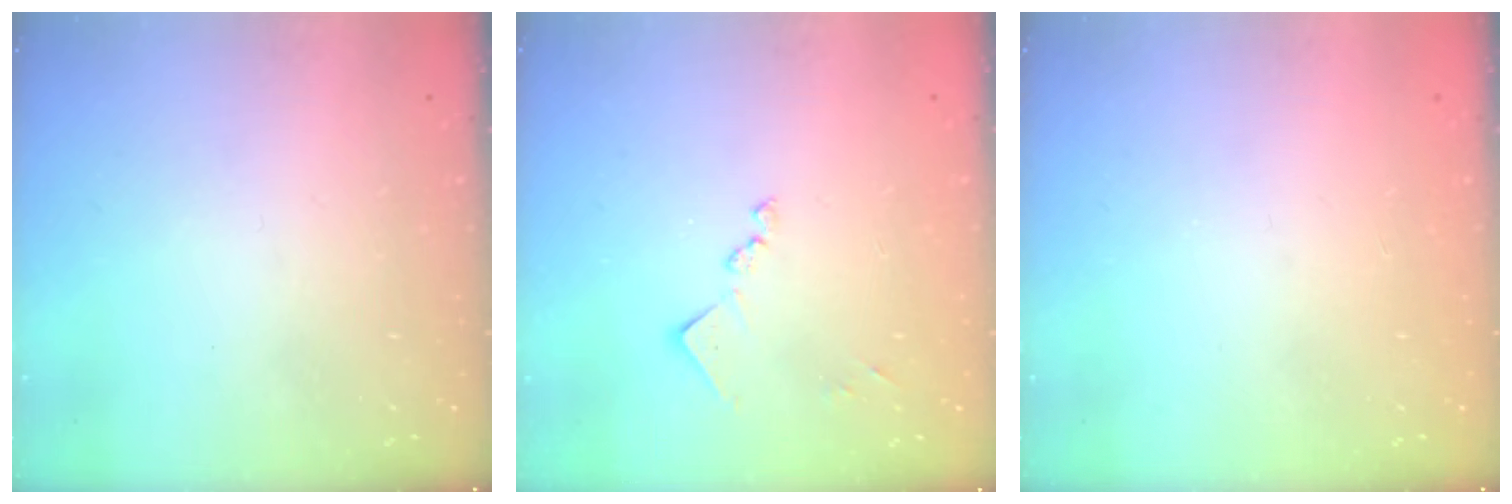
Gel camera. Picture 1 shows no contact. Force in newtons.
{"total": 10.2, "press": 10.2, "slide": 0.5}
{"total": 1.0, "press": 0.9, "slide": 0.1}